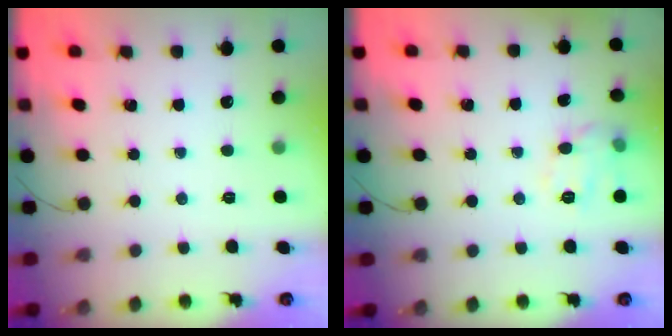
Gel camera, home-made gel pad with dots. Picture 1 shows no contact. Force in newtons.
{"total": 7.5, "press": 7.3, "slide": 1.4}